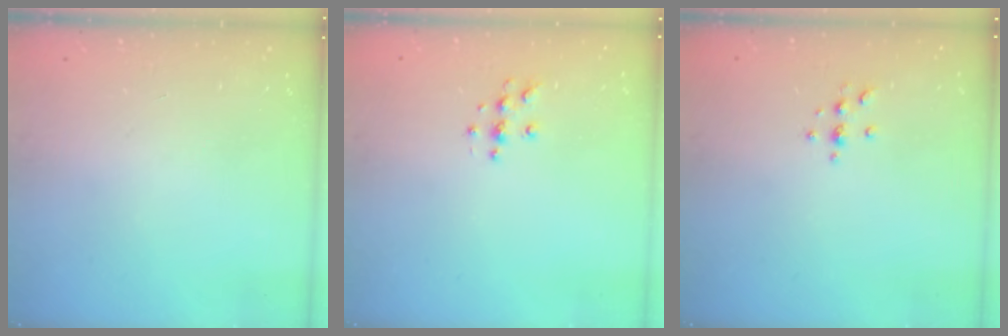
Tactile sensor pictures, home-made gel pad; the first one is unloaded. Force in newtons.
{"total": 4.9, "press": 4.8, "slide": 0.6}
{"total": 2.9, "press": 2.9, "slide": 0.4}